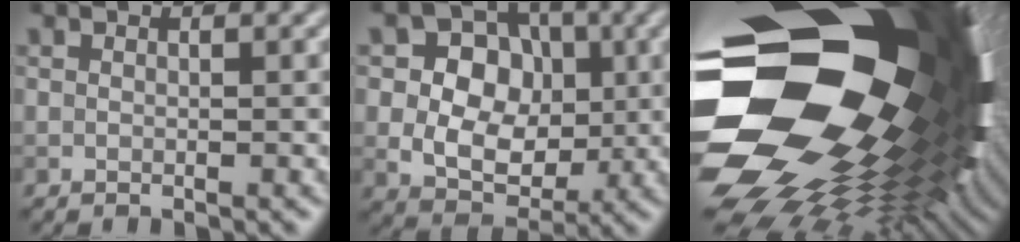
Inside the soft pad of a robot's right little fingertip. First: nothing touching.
{"total": 8.3, "force": [0.6, 6.9, 4.6], "torque": [-0.077, 0.008, 0.005]}
{"total": 22.4, "force": [-0.7, 15.1, 16.5], "torque": [-0.304, -0.059, -0.012]}